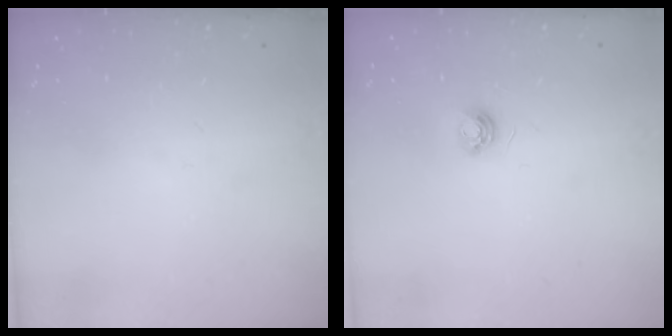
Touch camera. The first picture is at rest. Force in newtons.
{"total": 4.7, "press": 4.7, "slide": 0.5}